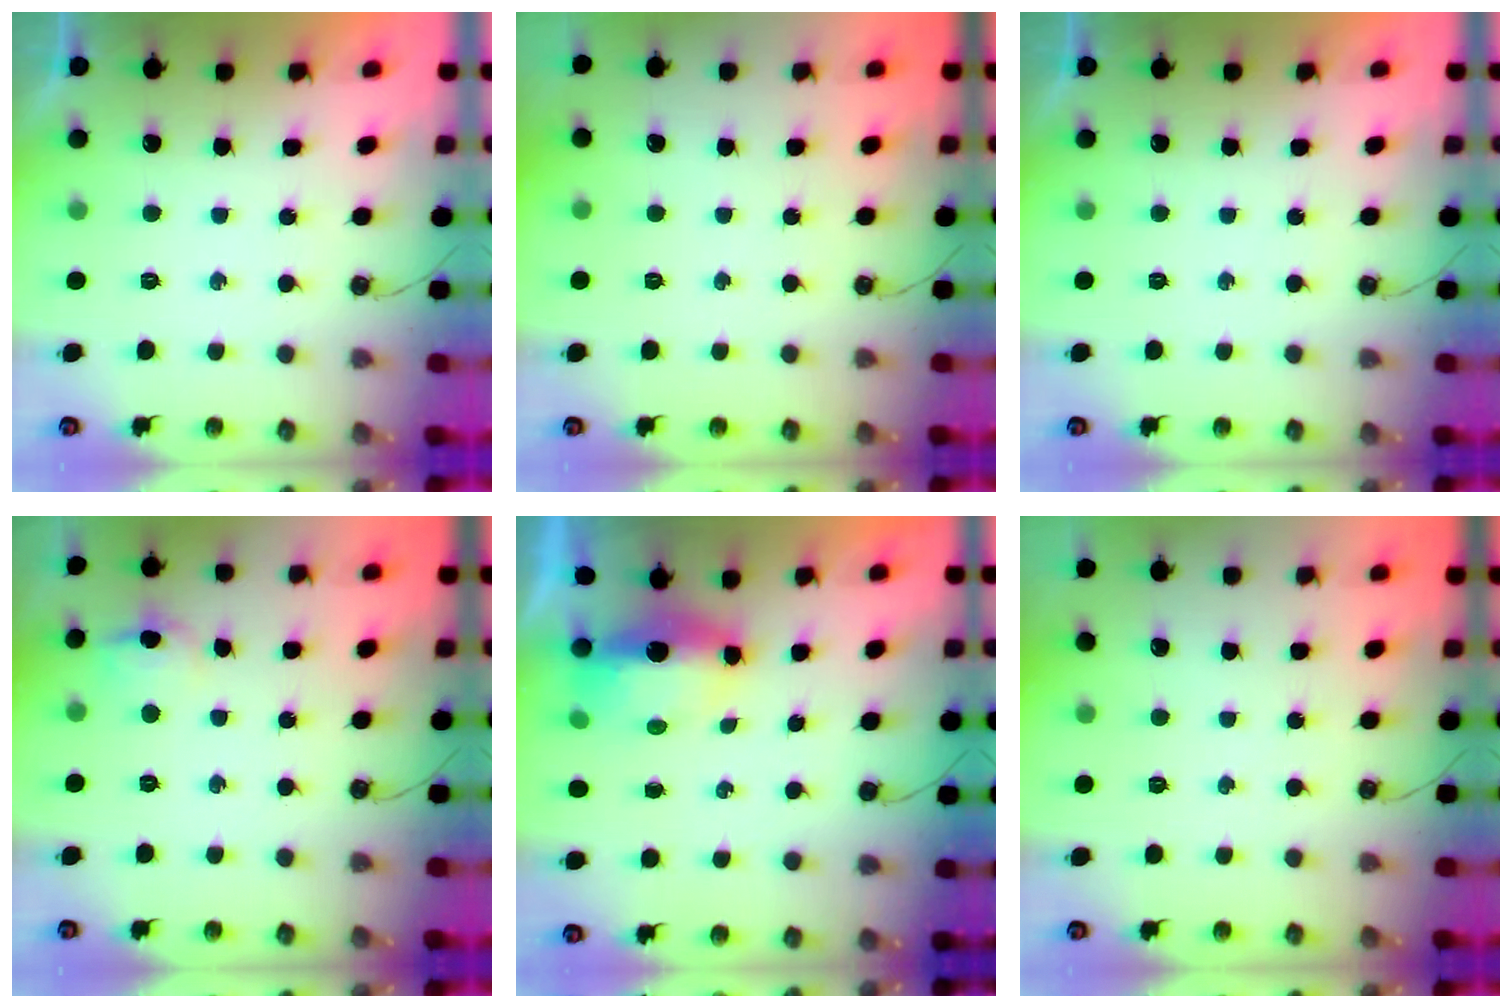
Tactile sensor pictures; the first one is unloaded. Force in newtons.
{"total": 0.0}
{"total": 0.0}
{"total": 5.6, "press": 5.3, "slide": 1.6}
{"total": 11.5, "press": 8.0, "slide": 8.3}
{"total": 0.0}